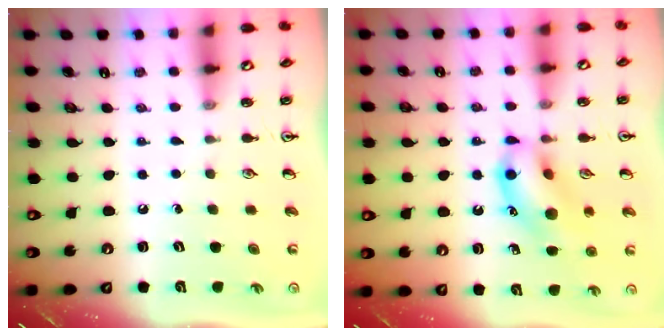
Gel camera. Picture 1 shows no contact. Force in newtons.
{"total": 14.1, "press": 13.8, "slide": 2.7}